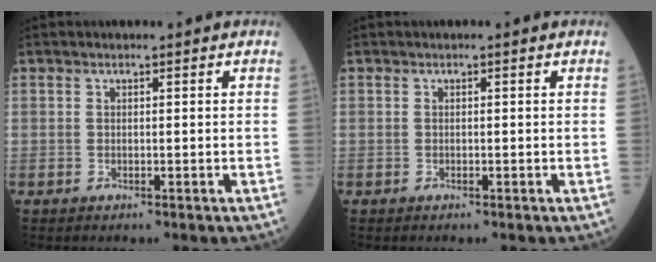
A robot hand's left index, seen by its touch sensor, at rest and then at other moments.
{"total": 0.0}